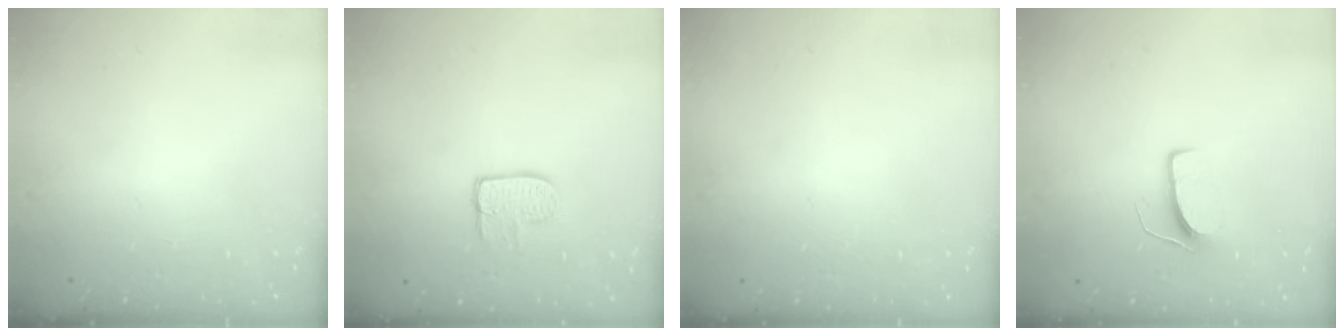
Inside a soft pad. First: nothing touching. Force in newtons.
{"total": 7.4, "press": 7.4, "slide": 0.2}
{"total": 0.0}
{"total": 6.5, "press": 6.5, "slide": 0.4}